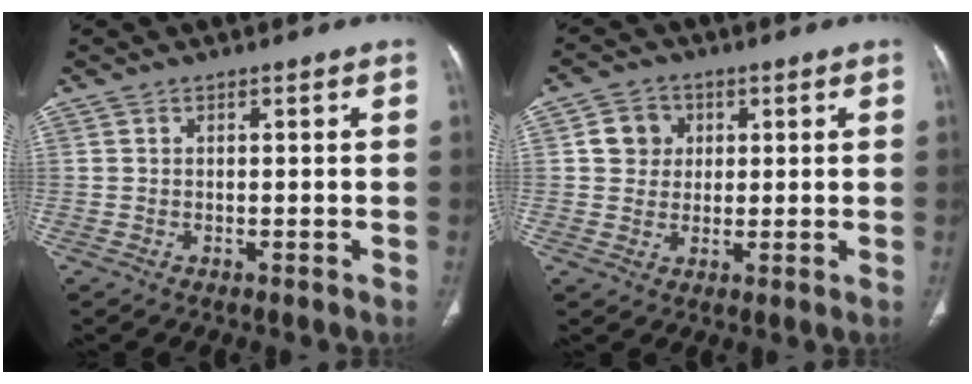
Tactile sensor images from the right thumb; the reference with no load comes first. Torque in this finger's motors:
{"motor_torque": [-0.05, 1.60, 0.51, -0.25, -0.01]}